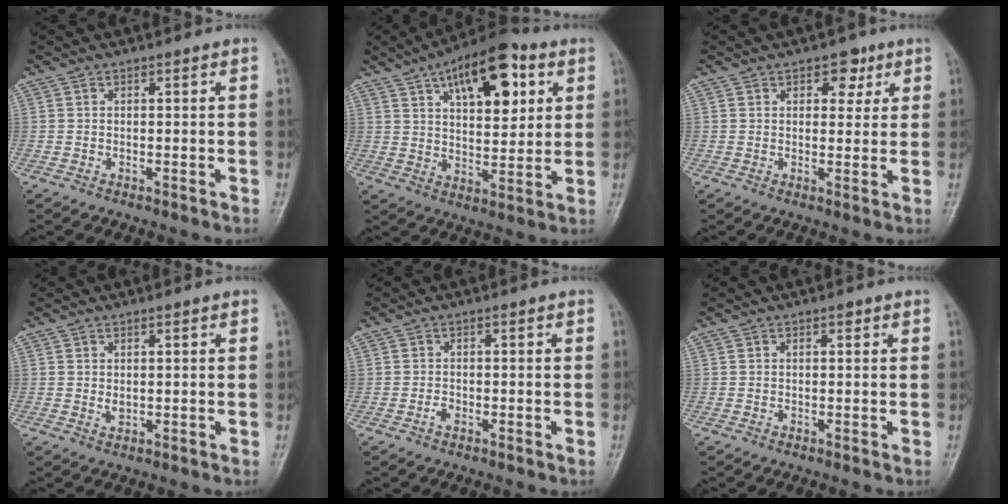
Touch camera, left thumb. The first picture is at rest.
{"total": 17.1, "force": [7.3, 8.0, 13.2], "torque": [-0.158, -0.014, 0.113]}
{"total": 4.3, "force": [2.2, 2.9, 2.3], "torque": [-0.001, -0.007, 0.027]}
{"total": 1.6, "force": [0.5, 0.9, 1.2], "torque": [-0.017, -0.006, 0.013]}
{"total": 1.2, "force": [-0.6, 0.7, 0.7], "torque": [-0.015, 0.002, -0.013]}
{"total": 0.8, "force": [0.4, 0.4, 0.5], "torque": [-0.003, -0.001, 0.005]}